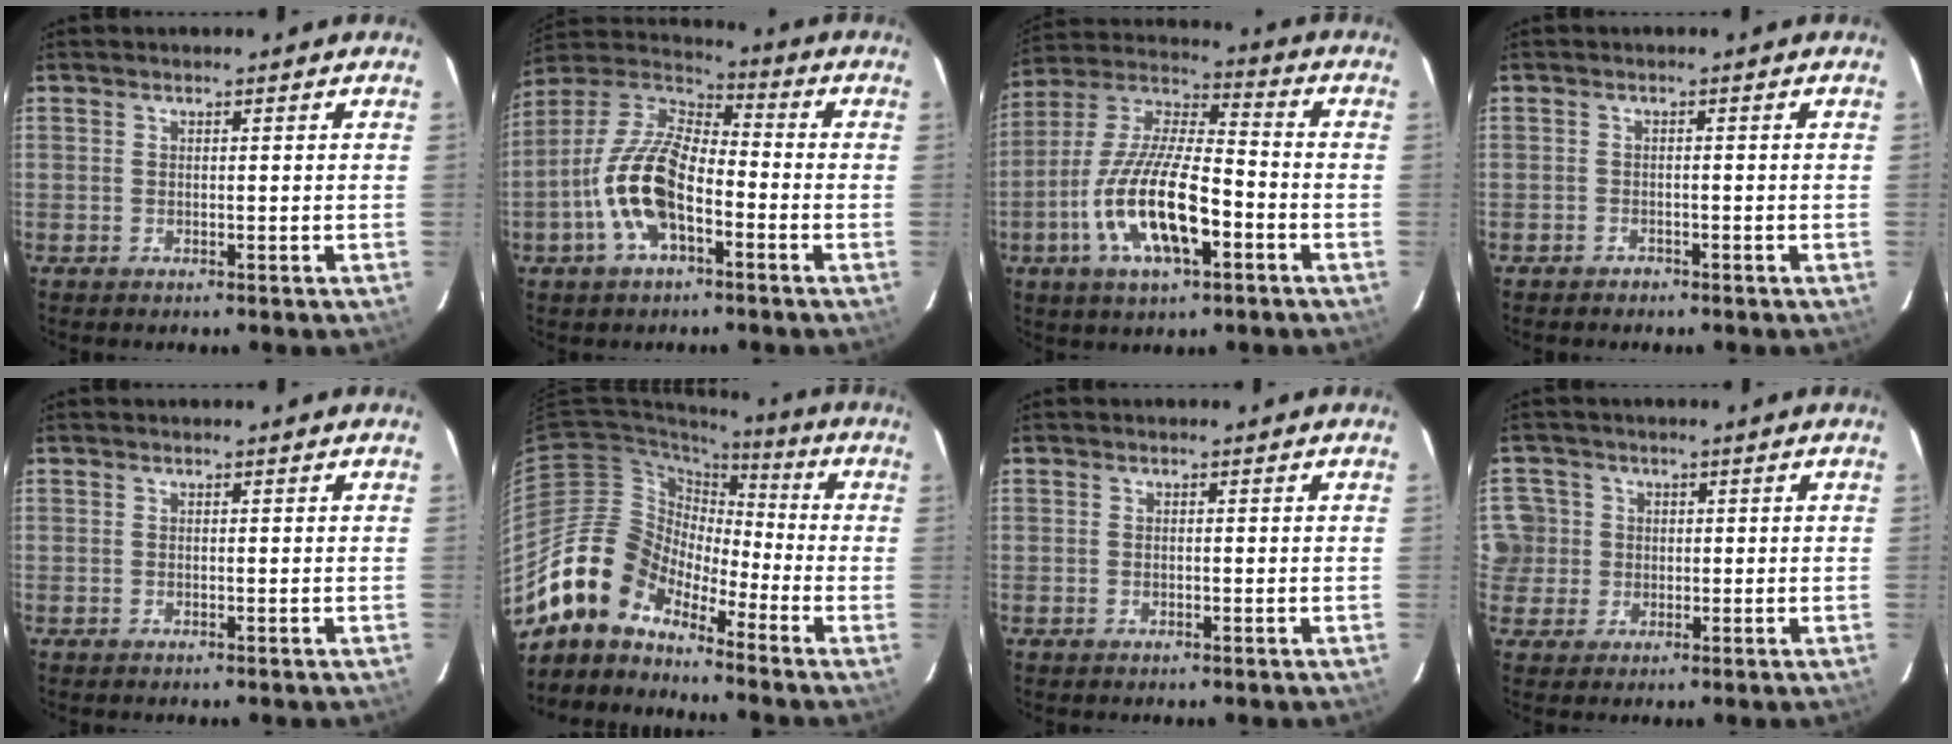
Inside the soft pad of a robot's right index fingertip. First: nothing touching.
{"total": 14.7, "force": [-5.2, 6.8, 12.0], "torque": [-0.247, 0.004, -0.104]}
{"total": 17.6, "force": [-6.4, 5.9, 15.3], "torque": [-0.315, -0.010, -0.122]}
{"total": 1.5, "force": [-1.2, 0.9, 0.0], "torque": [-0.006, 0.005, -0.021]}
{"total": 0.0}
{"total": 11.9, "force": [-9.8, 6.1, 2.8], "torque": [-0.052, 0.031, -0.198]}
{"total": 0.6, "force": [-0.2, 0.4, 0.4], "torque": [-0.008, 0.001, -0.004]}
{"total": 5.6, "force": [0.3, 5.6, 0.7], "torque": [-0.001, 0.018, 0.005]}